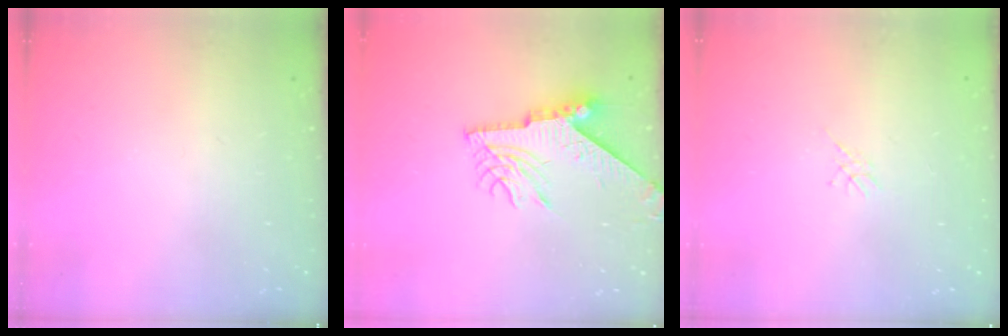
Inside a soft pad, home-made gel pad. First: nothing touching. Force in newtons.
{"total": 9.9, "press": 9.9, "slide": 0.8}
{"total": 1.1, "press": 1.1, "slide": 0.3}